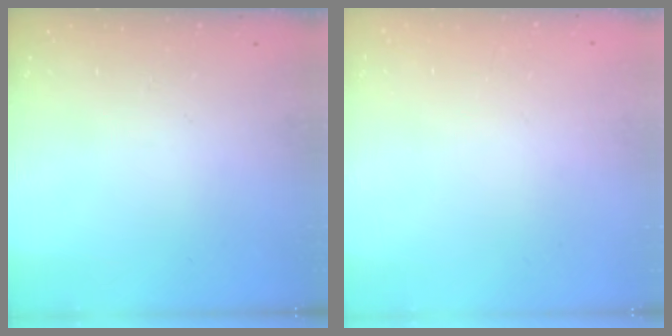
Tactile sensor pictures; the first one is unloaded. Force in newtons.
{"total": 2.2, "press": 2.2, "slide": 0.1}